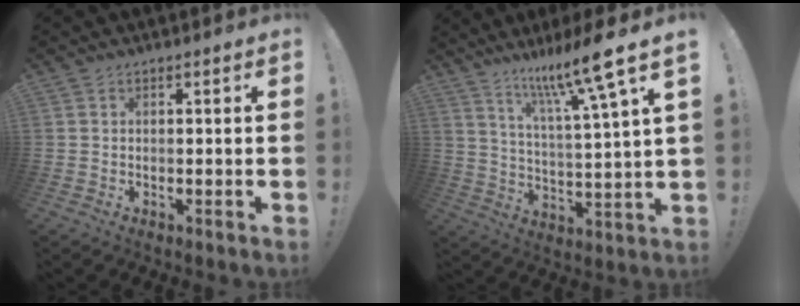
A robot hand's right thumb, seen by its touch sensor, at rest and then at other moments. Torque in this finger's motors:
{"motor_torque": [-0.17, 0.24, 0.29, 0.37, 0.06]}